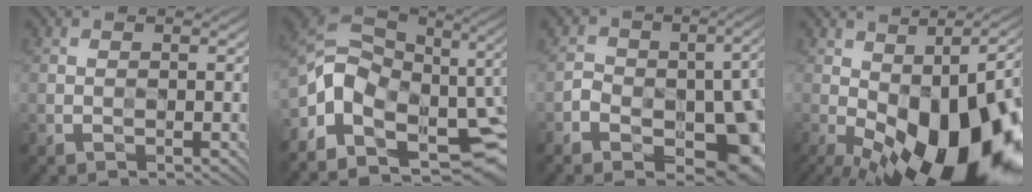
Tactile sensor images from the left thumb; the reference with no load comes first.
{"total": 14.4, "force": [-5.4, 9.7, 9.3], "torque": [-0.214, -0.014, -0.090]}
{"total": 13.5, "force": [-5.3, 9.1, 8.5], "torque": [-0.117, -0.017, -0.089]}
{"total": 21.9, "force": [-7.7, 10.6, 17.5], "torque": [-0.274, -0.040, -0.097]}